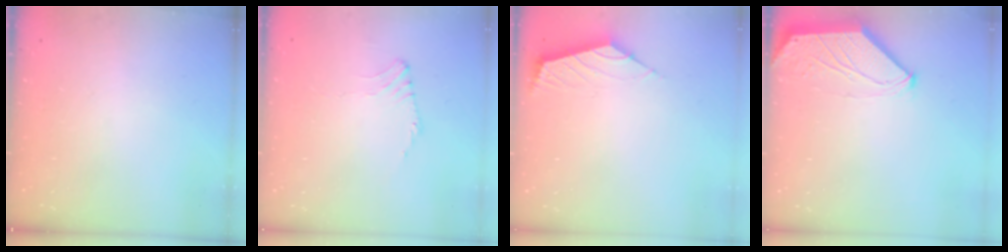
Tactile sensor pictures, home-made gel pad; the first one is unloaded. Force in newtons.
{"total": 0.0}
{"total": 2.3, "press": 2.3, "slide": 0.6}
{"total": 0.0}